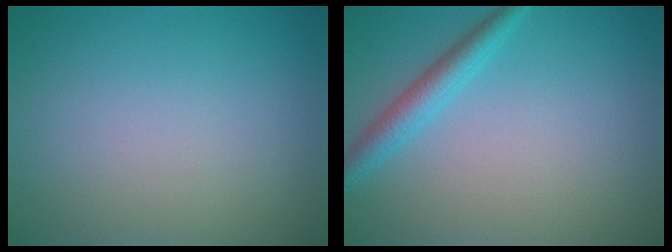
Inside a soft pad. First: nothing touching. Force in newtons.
{"total": 2.6, "press": 2.6, "slide": 0.1}